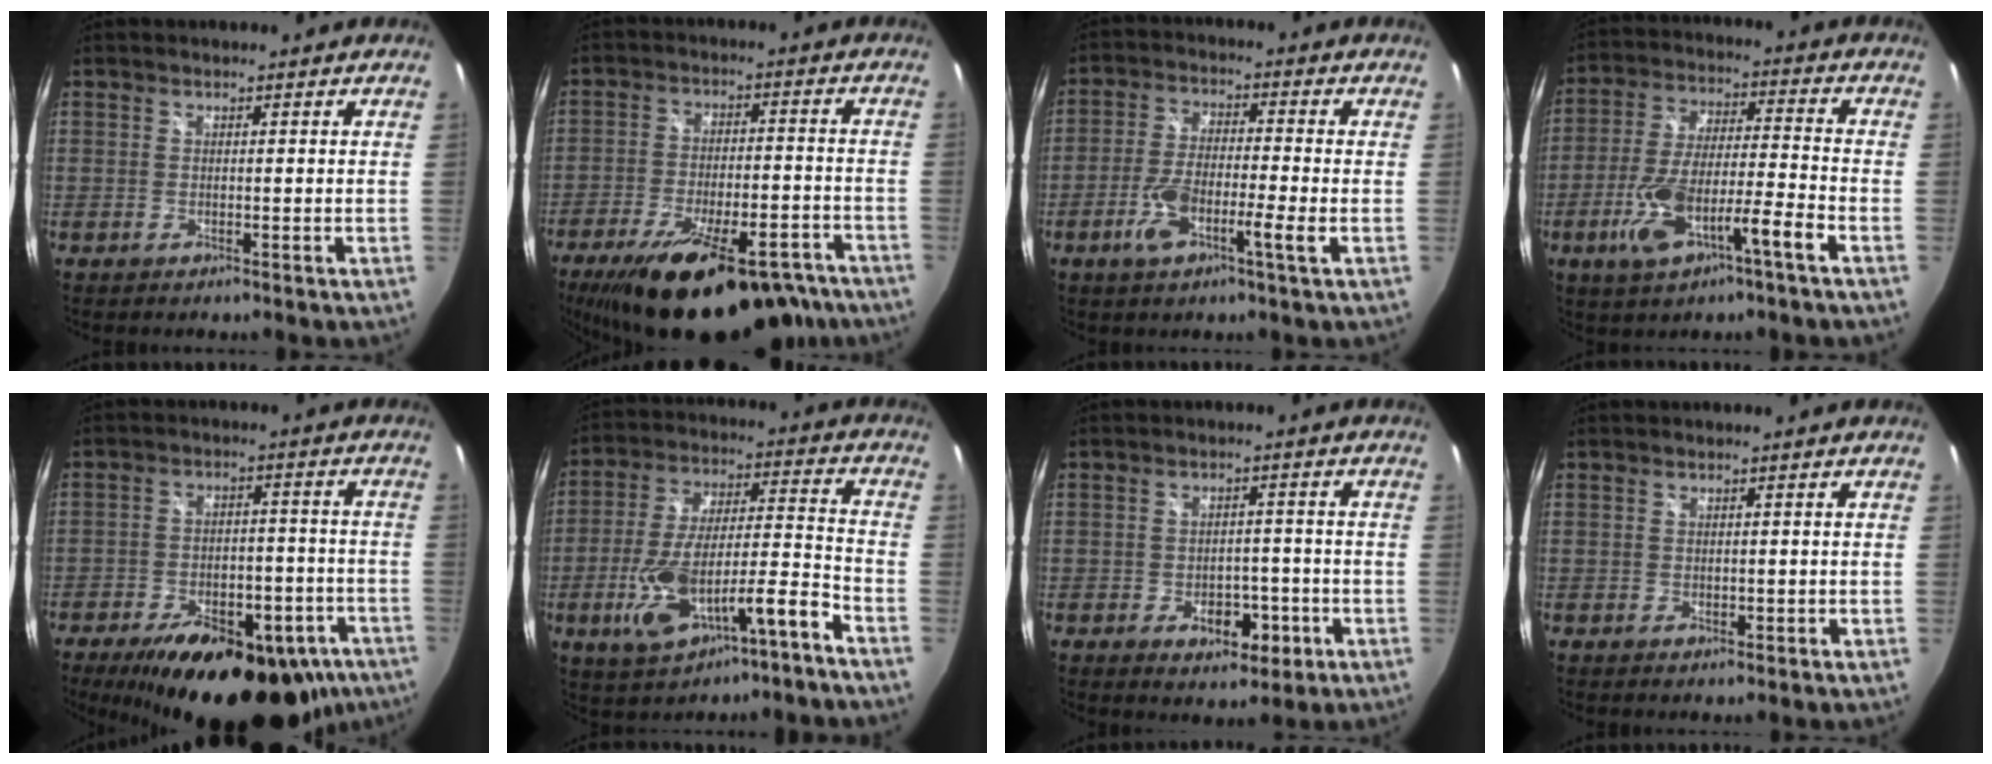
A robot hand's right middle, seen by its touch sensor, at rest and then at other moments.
{"total": 24.9, "force": [-18.3, 8.5, 14.6], "torque": [-0.255, -0.038, -0.261]}
{"total": 8.1, "force": [-3.1, 1.5, 7.4], "torque": [-0.154, -0.004, -0.058]}
{"total": 12.9, "force": [-6.3, 2.6, 11.0], "torque": [-0.228, -0.007, -0.112]}
{"total": 26.5, "force": [-18.0, 12.2, 15.1], "torque": [-0.250, -0.011, -0.225]}
{"total": 16.1, "force": [-8.9, 4.0, 12.8], "torque": [-0.248, -0.008, -0.144]}
{"total": 6.8, "force": [-2.9, 4.4, 4.2], "torque": [-0.071, 0.001, -0.031]}
{"total": 0.8, "force": [-0.2, 0.7, 0.4], "torque": [-0.003, -0.003, -0.005]}